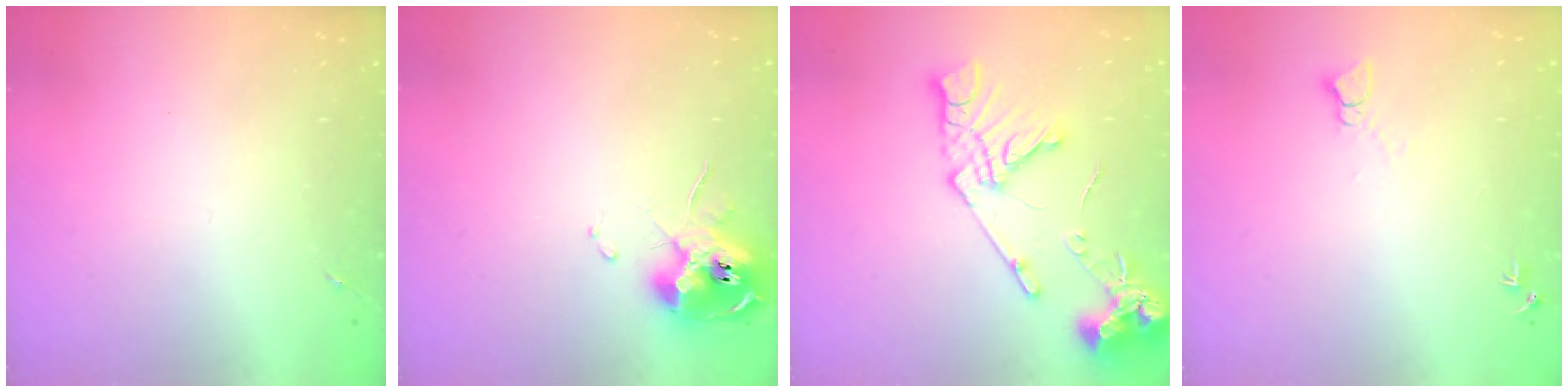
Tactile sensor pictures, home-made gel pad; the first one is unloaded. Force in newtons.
{"total": 11.5, "press": 11.4, "slide": 1.8}
{"total": 16.4, "press": 16.3, "slide": 1.9}
{"total": 4.6, "press": 4.6, "slide": 0.5}